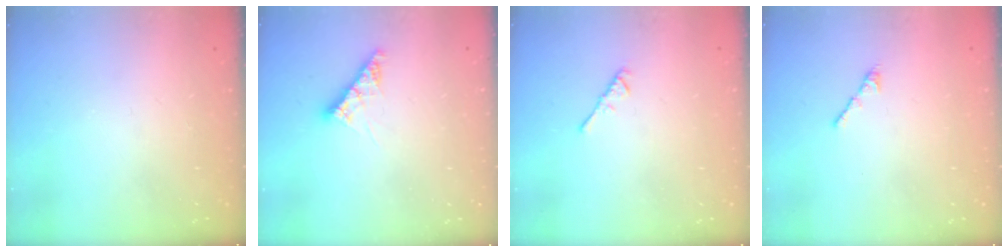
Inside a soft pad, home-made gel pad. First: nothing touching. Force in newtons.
{"total": 7.9, "press": 7.8, "slide": 0.6}
{"total": 2.4, "press": 2.3, "slide": 0.6}
{"total": 2.7, "press": 2.6, "slide": 0.7}